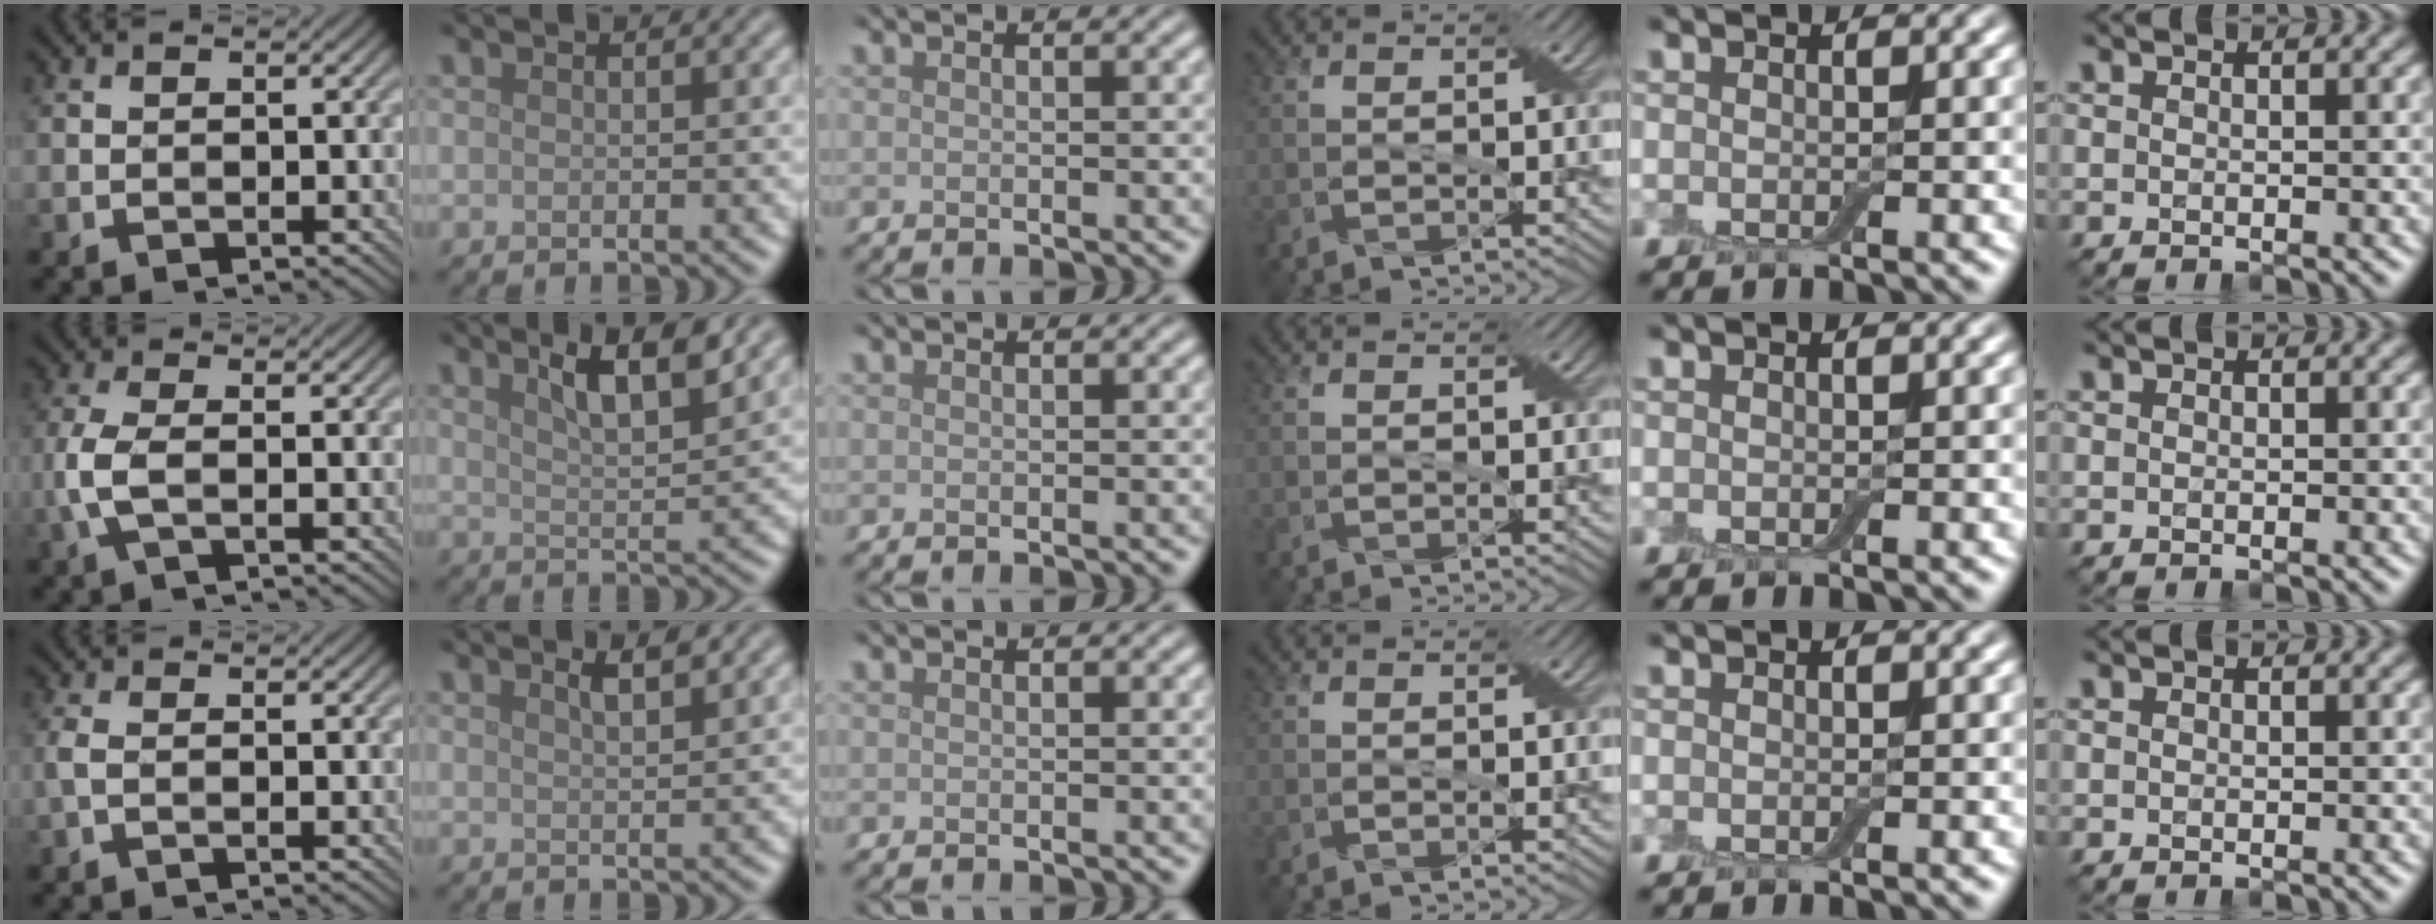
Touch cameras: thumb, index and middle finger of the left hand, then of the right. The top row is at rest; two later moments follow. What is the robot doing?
{"motion": "insert", "object": "box of matches"}